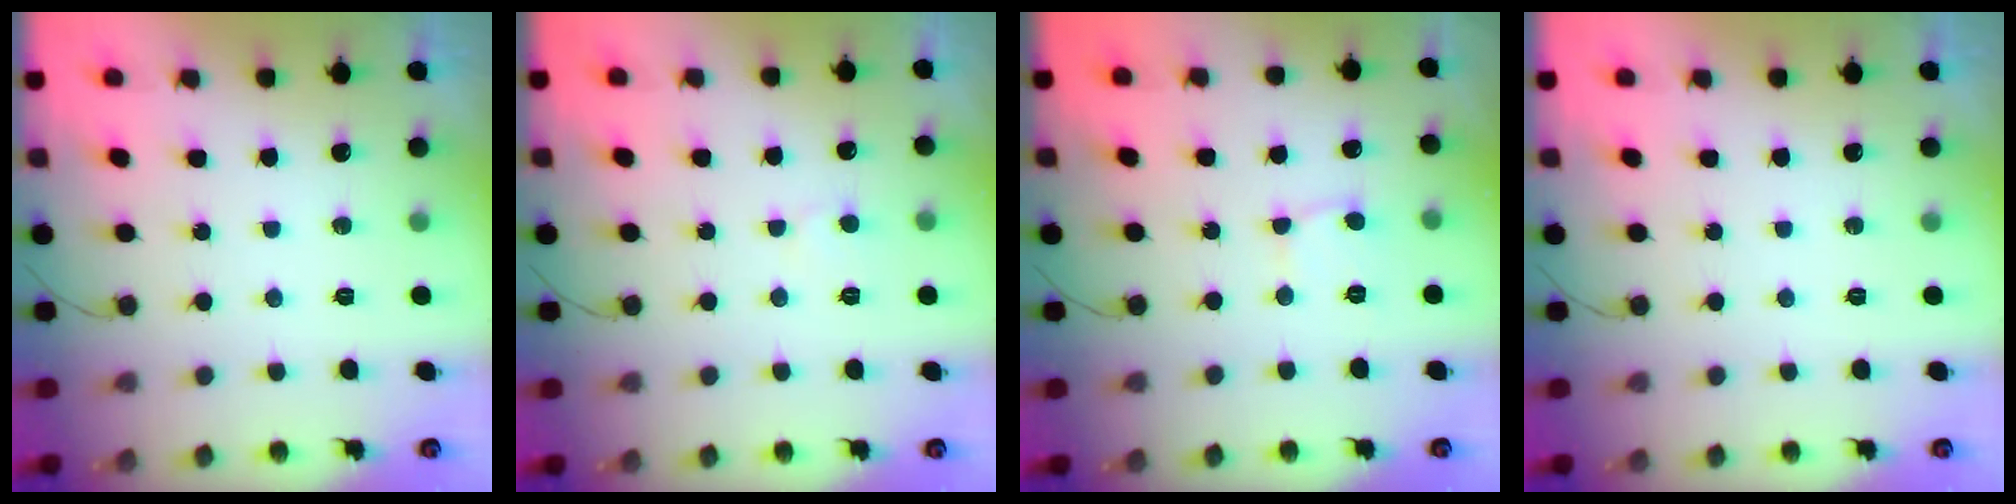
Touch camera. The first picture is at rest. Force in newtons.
{"total": 3.7, "press": 3.7, "slide": 0.3}
{"total": 2.6, "press": 2.6, "slide": 0.1}
{"total": 0.0}